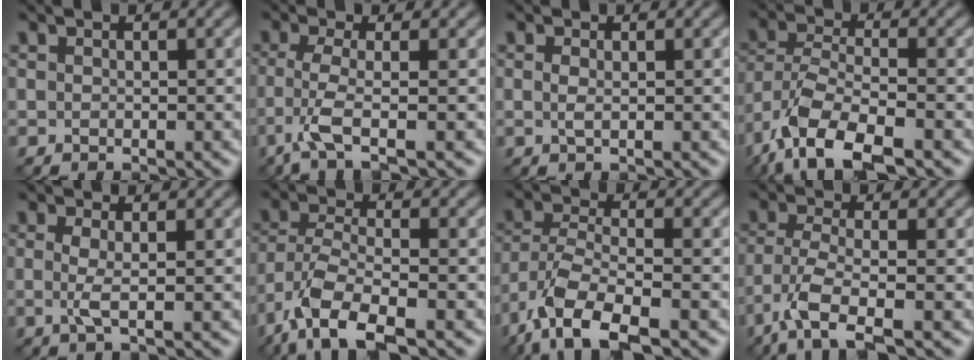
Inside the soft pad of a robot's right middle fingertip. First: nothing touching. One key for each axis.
{"total": 3.7, "fx": -1.7, "fy": 0.5, "fz": 3.3, "tx": -0.074, "ty": -0.005, "tz": -0.042}
{"total": 0.9, "fx": 0.1, "fy": 0.3, "fz": 0.8, "tx": -0.019, "ty": -0.001, "tz": 0.001}
{"total": 8.0, "fx": -4.9, "fy": 2.9, "fz": 5.6, "tx": -0.107, "ty": -0.007, "tz": -0.097}
{"total": 1.9, "fx": -0.1, "fy": 0.3, "fz": 1.8, "tx": -0.042, "ty": -0.003, "tz": -0.002}
{"total": 6.4, "fx": -4.0, "fy": 2.1, "fz": 4.6, "tx": -0.092, "ty": -0.007, "tz": -0.081}
{"total": 7.2, "fx": -4.4, "fy": 2.5, "fz": 5.1, "tx": -0.098, "ty": -0.006, "tz": -0.089}
{"total": 4.6, "fx": -2.7, "fy": 1.0, "fz": 3.6, "tx": -0.077, "ty": -0.005, "tz": -0.060}